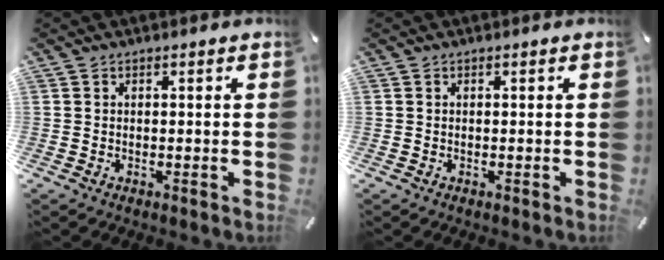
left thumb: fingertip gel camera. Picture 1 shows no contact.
{"total": 0.0}